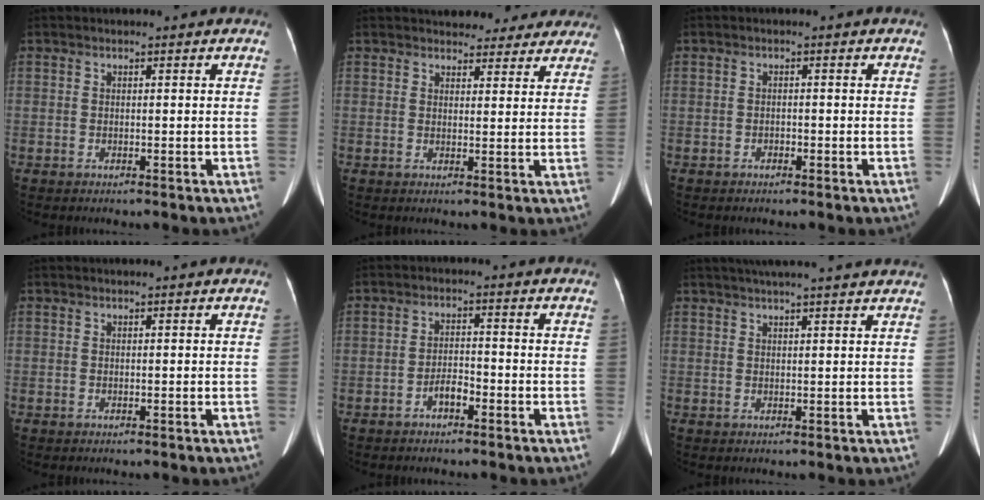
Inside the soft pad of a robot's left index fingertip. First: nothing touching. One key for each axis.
{"total": 11.7, "fx": 10.5, "fy": 4.5, "fz": 2.7, "tx": -0.002, "ty": 0.011, "tz": 0.111}
{"total": 0.7, "fx": -0.5, "fy": 0.3, "fz": 0.3, "tx": -0.005, "ty": 0.001, "tz": -0.009}
{"total": 0.0}
{"total": 2.7, "fx": -1.8, "fy": 0.9, "fz": 1.8, "tx": -0.032, "ty": 0.007, "tz": -0.032}
{"total": 12.5, "fx": 10.9, "fy": 0.3, "fz": 6.1, "tx": -0.096, "ty": 0.036, "tz": 0.135}